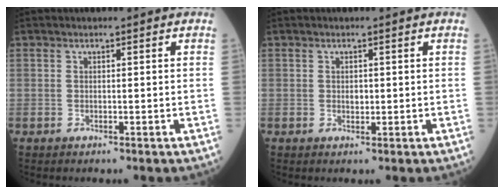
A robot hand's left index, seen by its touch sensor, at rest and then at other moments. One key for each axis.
{"total": 1.1, "fx": -0.1, "fy": 0.8, "fz": 0.7, "tx": -0.013, "ty": -0.003, "tz": -0.001}